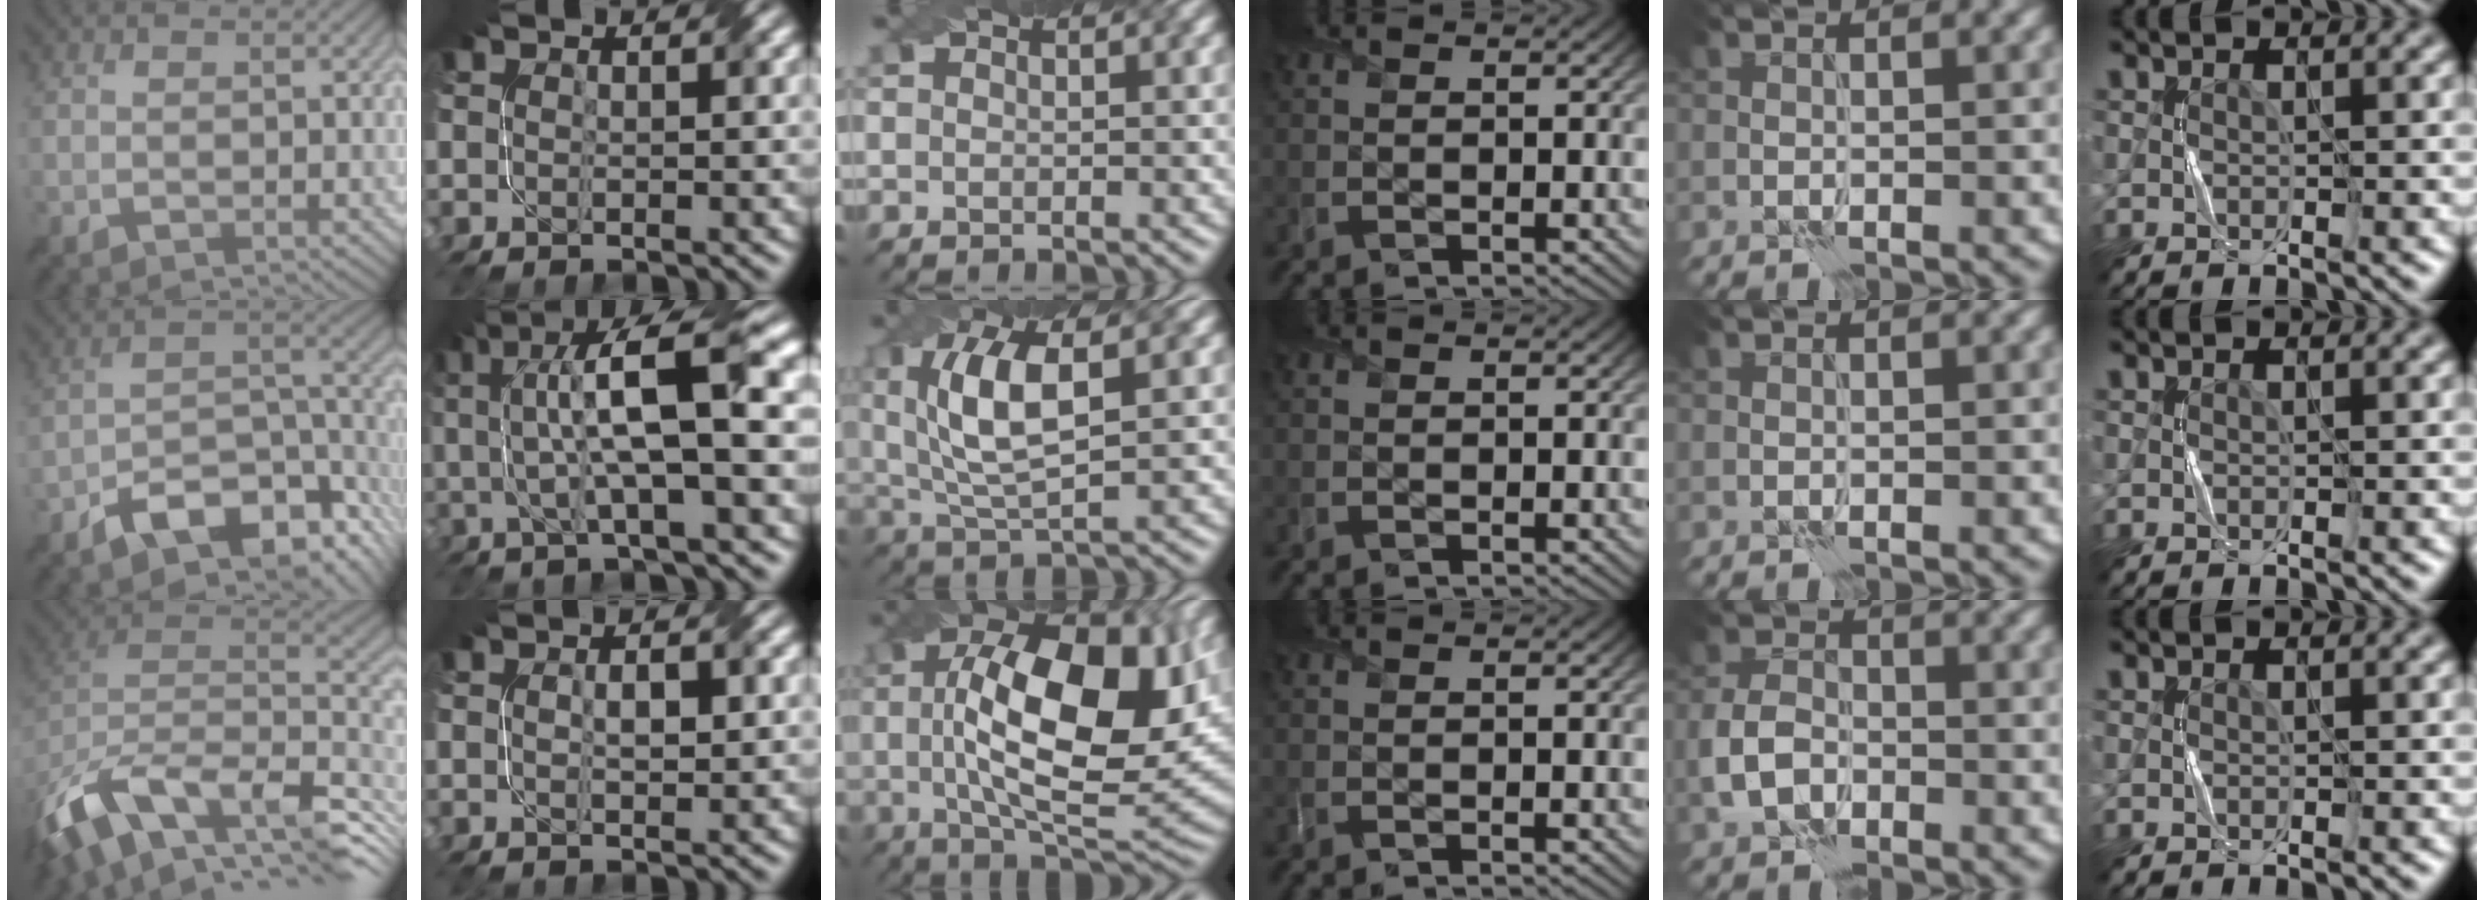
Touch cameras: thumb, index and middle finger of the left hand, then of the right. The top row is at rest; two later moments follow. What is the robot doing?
{"motion": "twist", "object": "screw"}